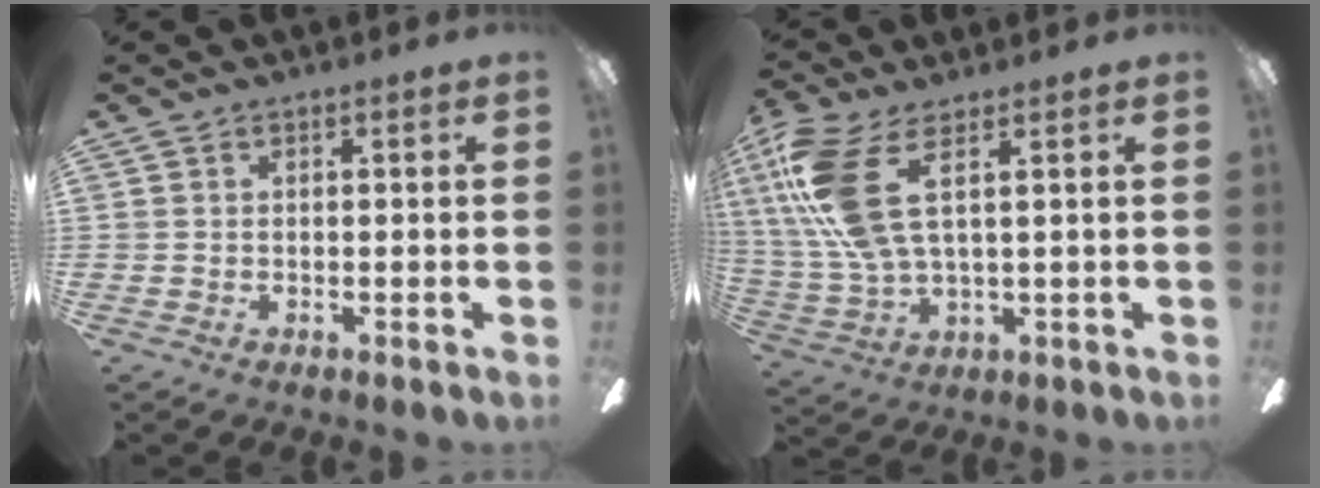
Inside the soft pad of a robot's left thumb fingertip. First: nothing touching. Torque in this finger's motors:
{"motor_torque": [-0.26, 0.96, 1.42, -1.35, 0.51]}